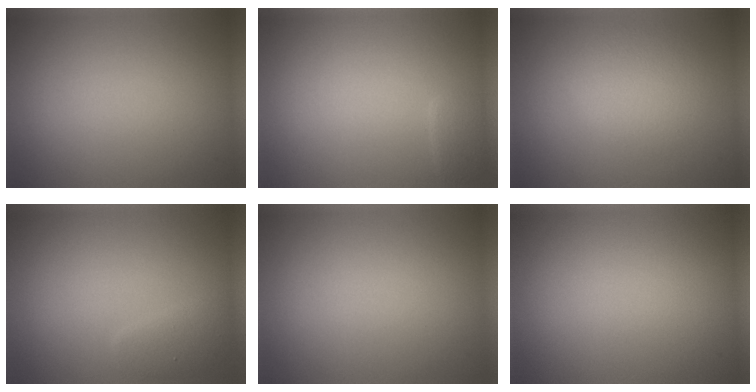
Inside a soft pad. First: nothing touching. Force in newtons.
{"total": 1.2, "press": 1.2, "slide": 0.1}
{"total": 3.0, "press": 3.0, "slide": 0.0}
{"total": 1.8, "press": 1.8, "slide": 0.1}
{"total": 0.0}
{"total": 0.0}